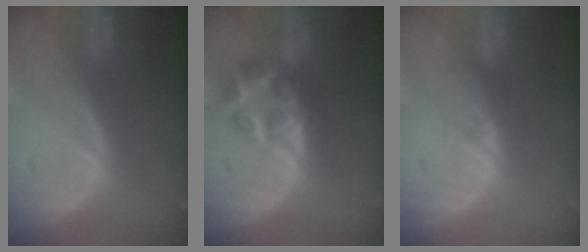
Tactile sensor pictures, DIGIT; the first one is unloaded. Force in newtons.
{"total": 7.0, "press": 5.9, "slide": 3.8}
{"total": 1.3, "press": 1.2, "slide": 0.2}